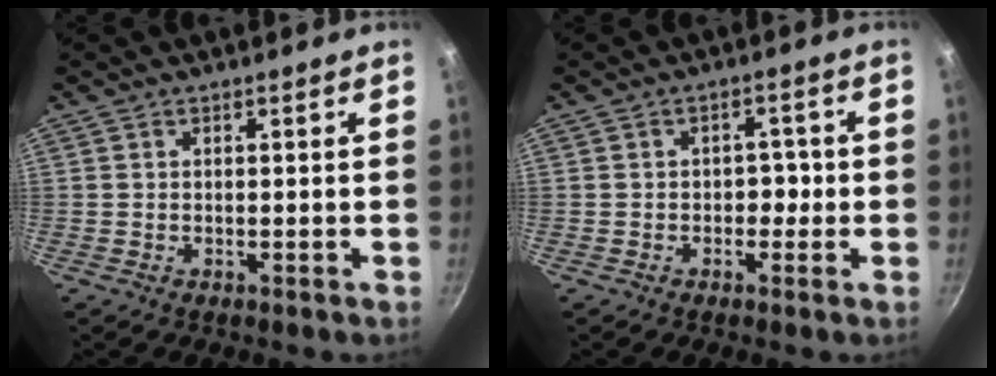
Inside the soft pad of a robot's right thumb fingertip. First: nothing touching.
{"total": 3.2, "force": [-0.6, 2.5, 1.8], "torque": [0.009, 0.015, -0.011]}